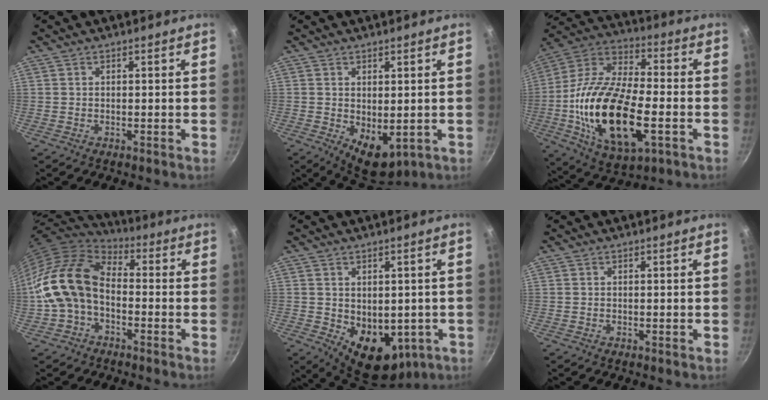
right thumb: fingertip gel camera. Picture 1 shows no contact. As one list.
[{"total": 6.7, "force": [-0.2, 4.0, 5.4], "torque": [-0.057, -0.016, 0.012]}, {"total": 25.0, "force": [-5.2, 11.9, 21.3], "torque": [-0.406, 0.022, -0.099]}, {"total": 14.1, "force": [-2.3, 9.7, 9.9], "torque": [-0.166, 0.044, -0.059]}, {"total": 11.9, "force": [-1.9, 8.4, 8.2], "torque": [-0.085, -0.018, 0.001]}, {"total": 0.0}]